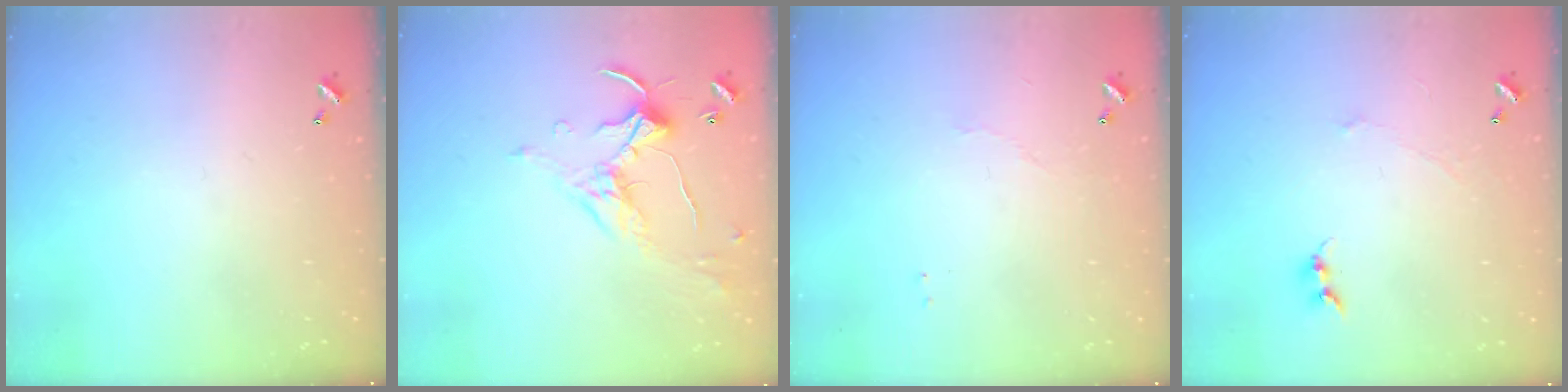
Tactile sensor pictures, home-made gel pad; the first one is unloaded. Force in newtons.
{"total": 1.7, "press": 1.5, "slide": 0.9}
{"total": 1.8, "press": 1.8, "slide": 0.4}
{"total": 0.0}